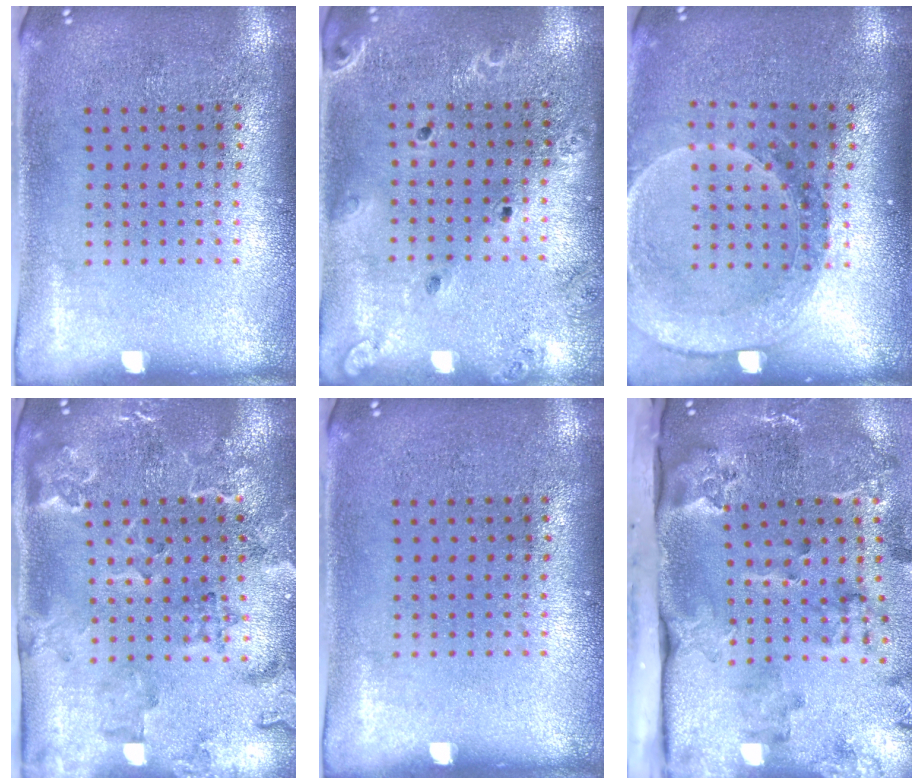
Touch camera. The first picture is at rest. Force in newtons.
{"total": 1.5, "press": 1.4, "slide": 0.2}
{"total": 1.5, "press": 1.5, "slide": 0.2}
{"total": 2.2, "press": 2.2, "slide": 0.6}
{"total": 0.0}
{"total": 3.9, "press": 2.6, "slide": 2.9}